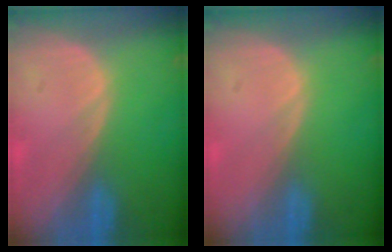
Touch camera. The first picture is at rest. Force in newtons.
{"total": 0.0}